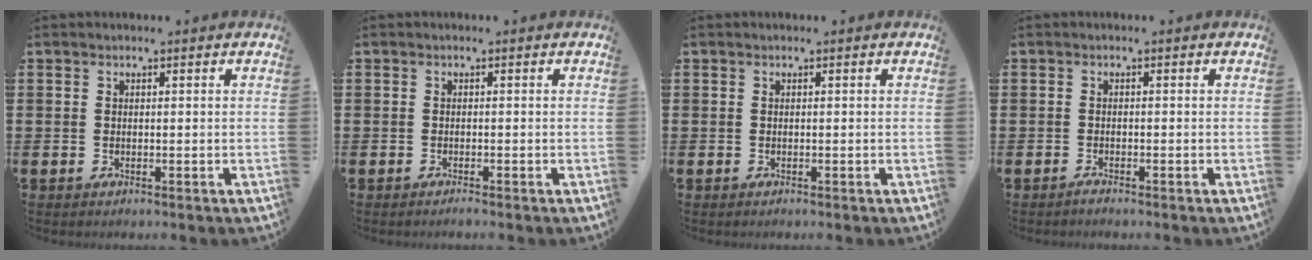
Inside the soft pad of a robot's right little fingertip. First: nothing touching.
{"total": 0.5, "force": [-0.4, 0.0, 0.3], "torque": [-0.006, -0.003, -0.008]}
{"total": 0.0}
{"total": 0.6, "force": [-0.6, 0.0, 0.3], "torque": [-0.005, -0.004, -0.011]}